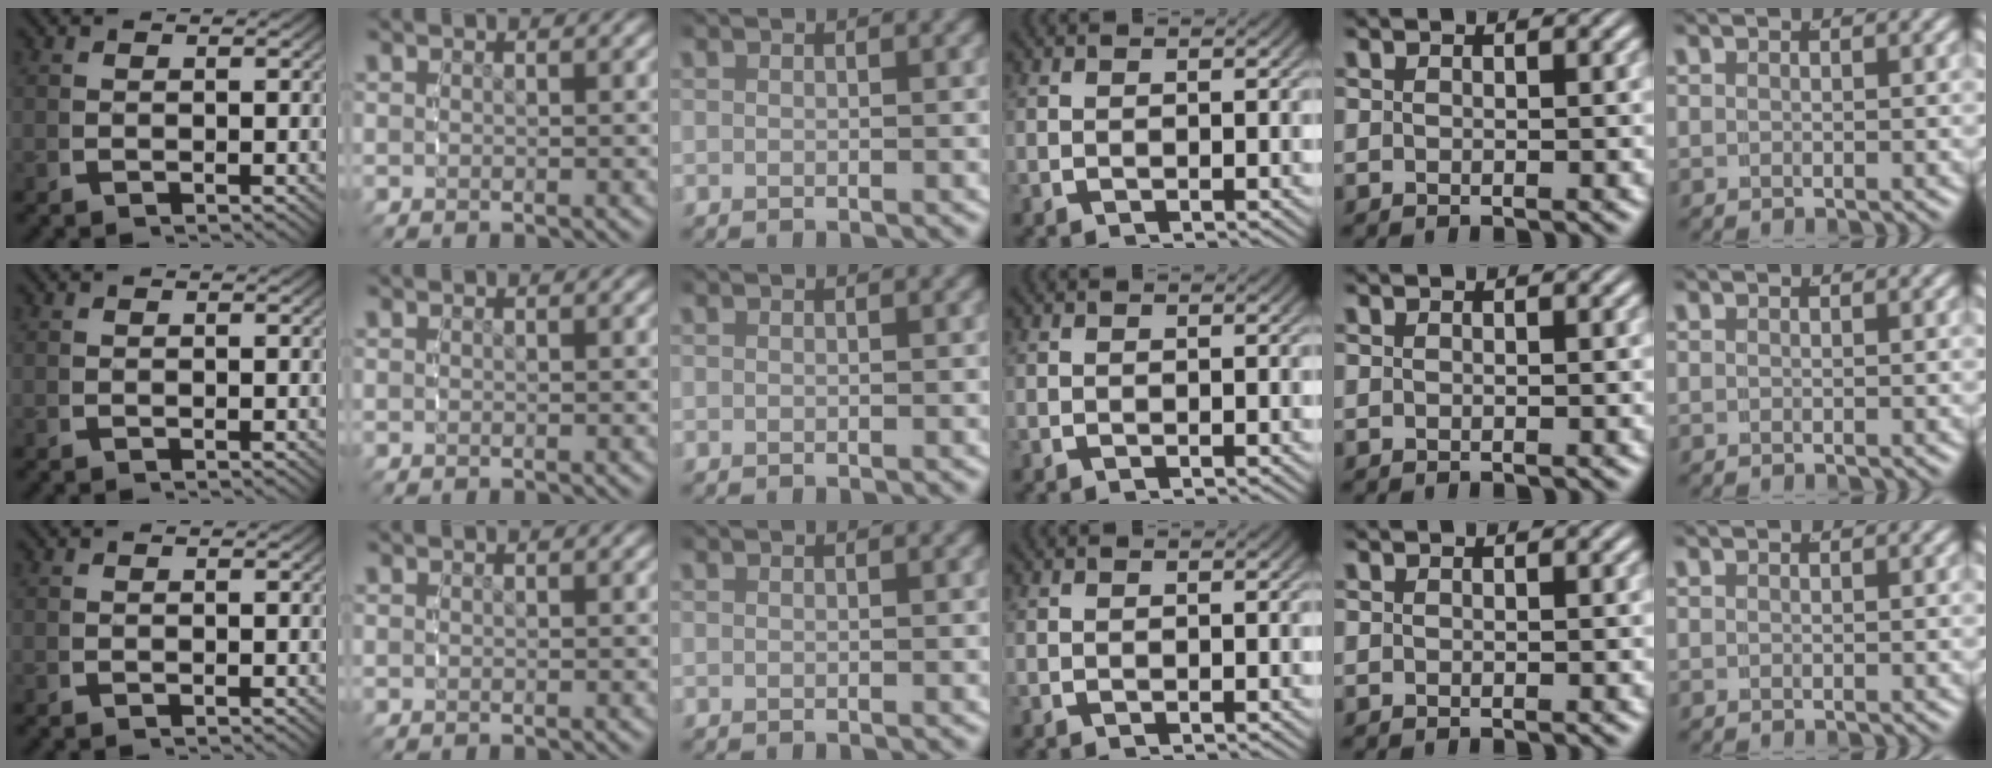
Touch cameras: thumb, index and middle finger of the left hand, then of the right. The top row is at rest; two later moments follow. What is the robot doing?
{"motion": "reach", "object": "jewelry box"}